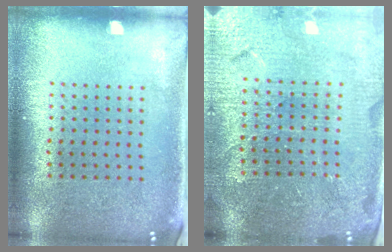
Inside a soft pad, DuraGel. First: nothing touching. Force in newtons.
{"total": 4.4, "press": 4.2, "slide": 1.4}